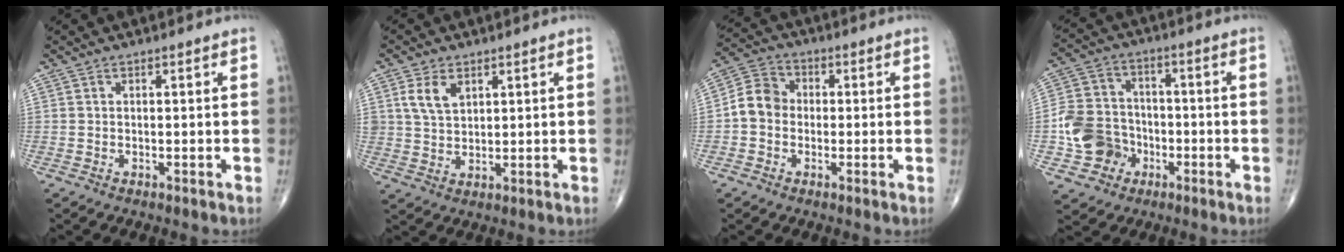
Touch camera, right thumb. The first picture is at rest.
{"total": 5.5, "force": [2.5, 3.5, 3.5], "torque": [-0.056, -0.008, 0.052]}
{"total": 6.9, "force": [-0.8, 5.9, 3.5], "torque": [-0.047, 0.024, -0.029]}
{"total": 11.4, "force": [-3.5, 9.9, 4.6], "torque": [-0.060, 0.025, -0.063]}